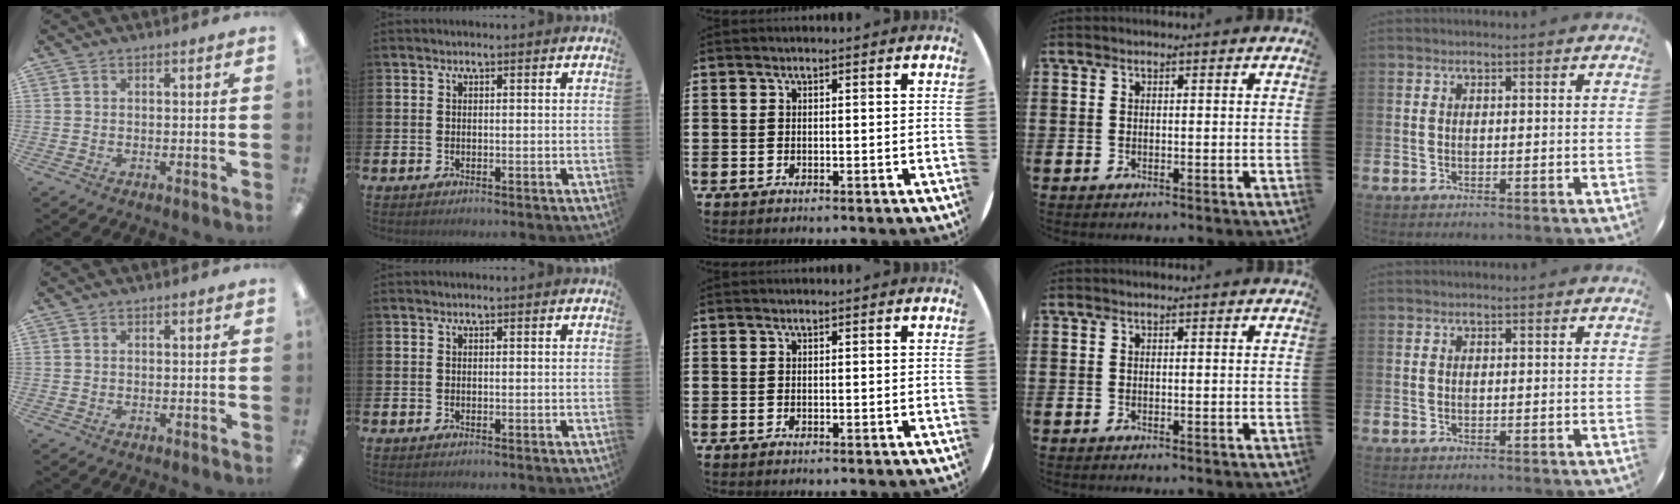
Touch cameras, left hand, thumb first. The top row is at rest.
{}